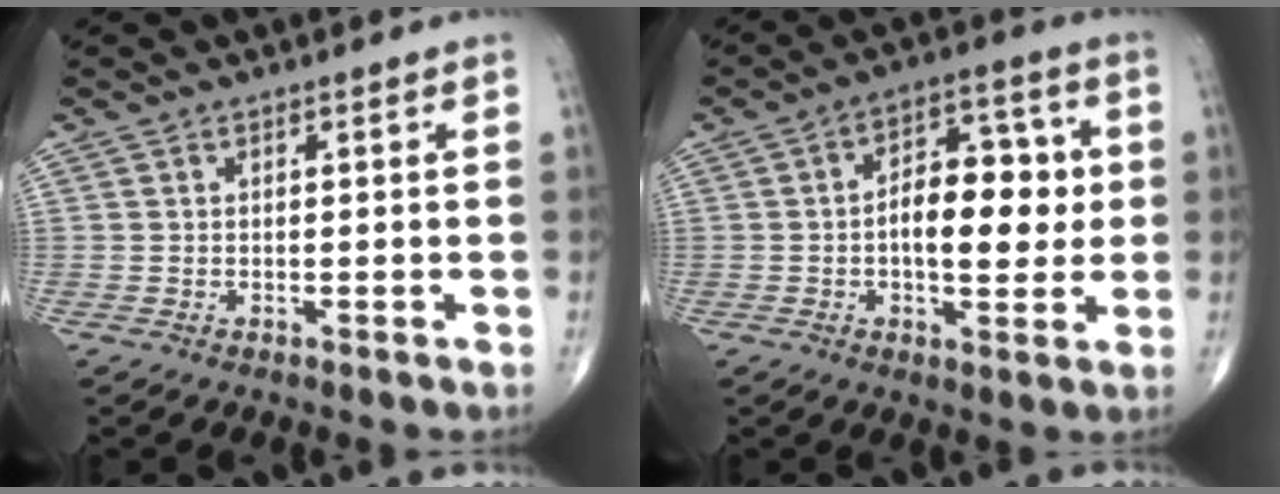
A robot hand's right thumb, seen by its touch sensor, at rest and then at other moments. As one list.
[{"total": 11.4, "force": [-0.2, 6.2, 9.6], "torque": [-0.106, 0.020, -0.006]}]